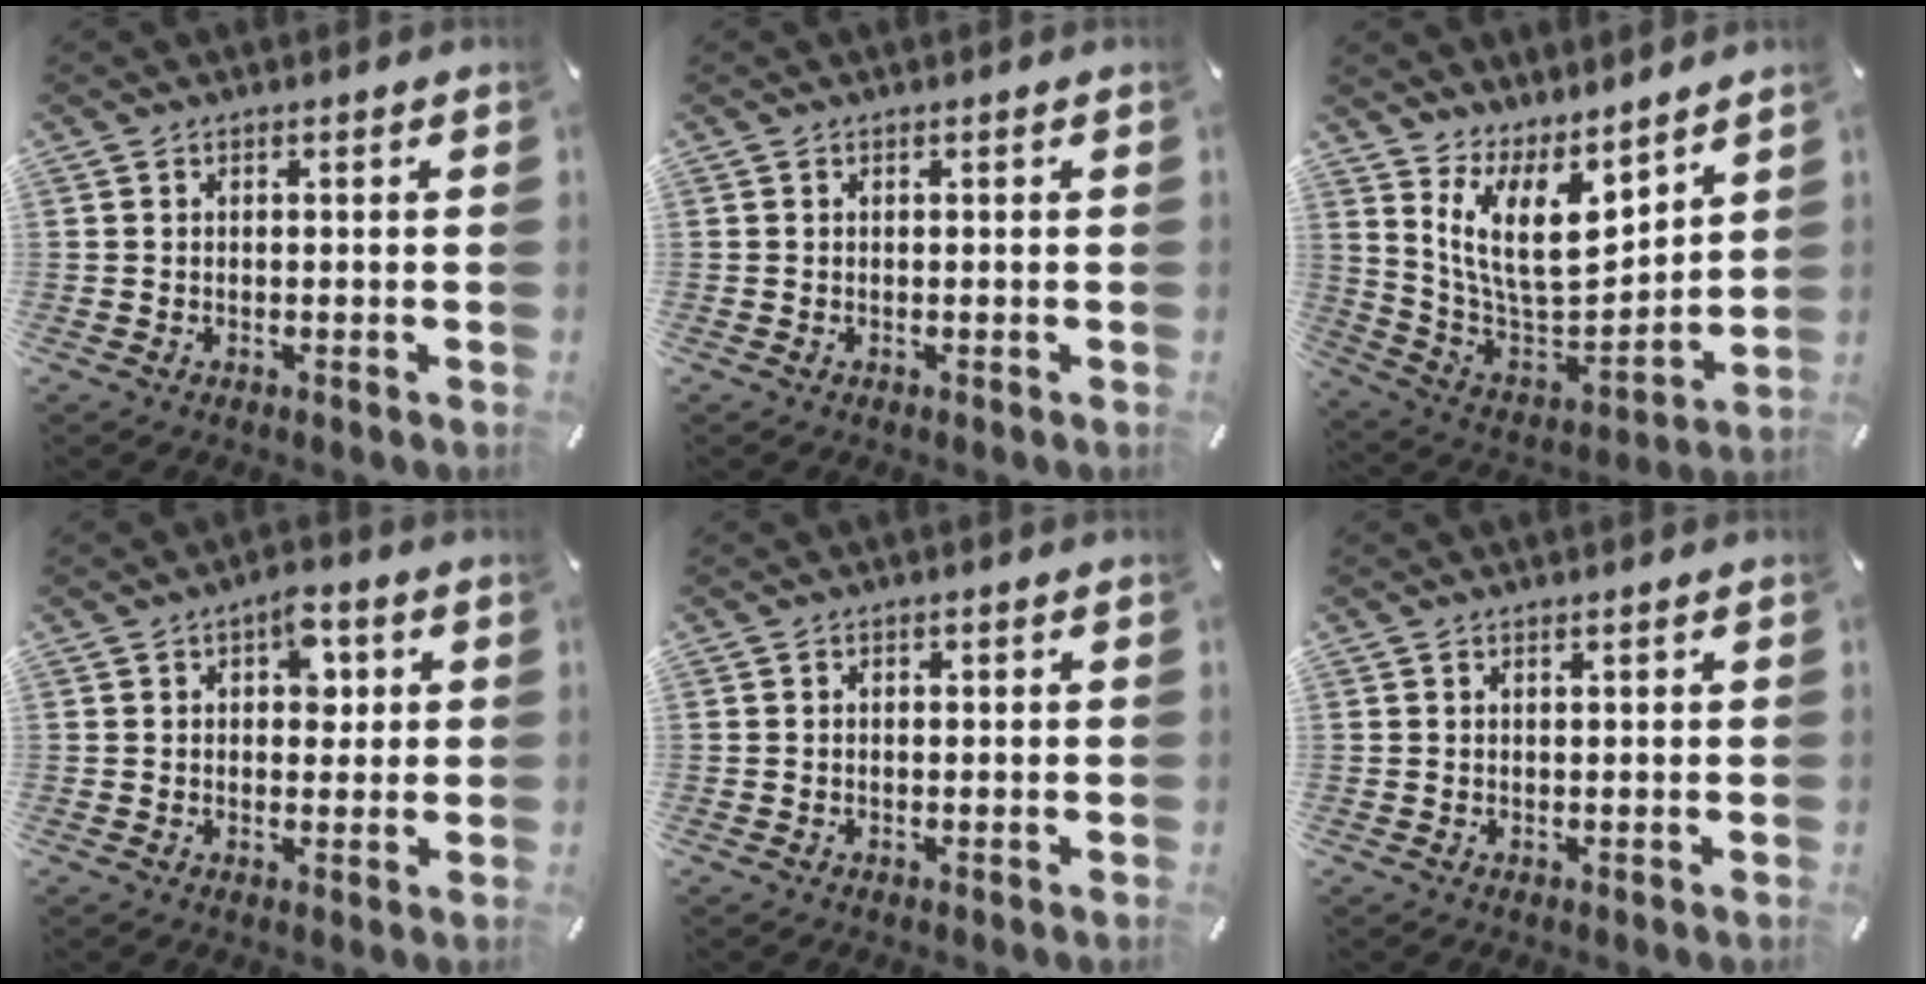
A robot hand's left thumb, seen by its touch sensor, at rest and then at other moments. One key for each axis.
{"total": 0.0}
{"total": 16.3, "fx": 9.1, "fy": 8.1, "fz": 10.8, "tx": -0.224, "ty": -0.070, "tz": 0.170}
{"total": 6.1, "fx": 1.8, "fy": 3.7, "fz": 4.4, "tx": -0.045, "ty": -0.007, "tz": 0.021}
{"total": 0.7, "fx": 0.0, "fy": 0.4, "fz": 0.5, "tx": -0.011, "ty": 0.001, "tz": 0.000}
{"total": 0.7, "fx": 0.4, "fy": 0.1, "fz": 0.5, "tx": -0.010, "ty": -0.001, "tz": 0.008}